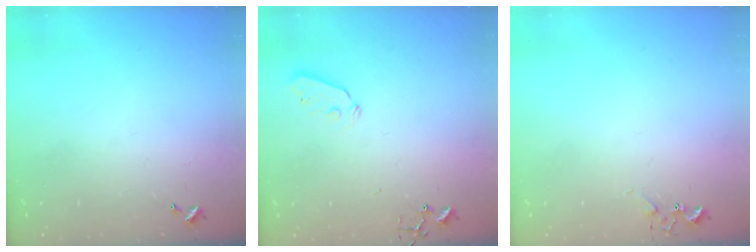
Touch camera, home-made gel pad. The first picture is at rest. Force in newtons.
{"total": 3.8, "press": 3.7, "slide": 0.7}
{"total": 5.2, "press": 5.2, "slide": 0.6}